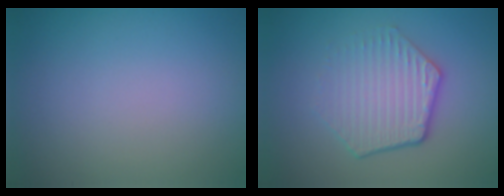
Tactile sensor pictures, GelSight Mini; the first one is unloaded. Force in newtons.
{"total": 4.5, "press": 3.3, "slide": 3.1}